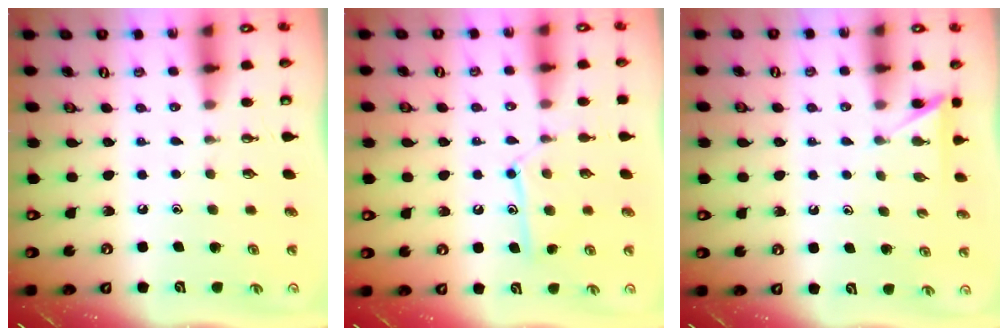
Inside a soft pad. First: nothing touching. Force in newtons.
{"total": 12.3, "press": 12.3, "slide": 0.8}
{"total": 3.7, "press": 3.7, "slide": 0.3}